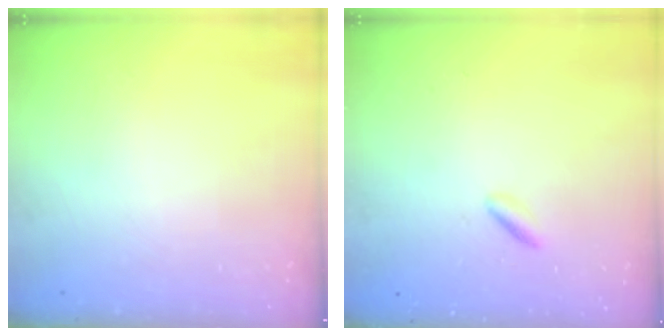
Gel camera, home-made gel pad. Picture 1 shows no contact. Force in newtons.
{"total": 0.9, "press": 0.6, "slide": 0.7}